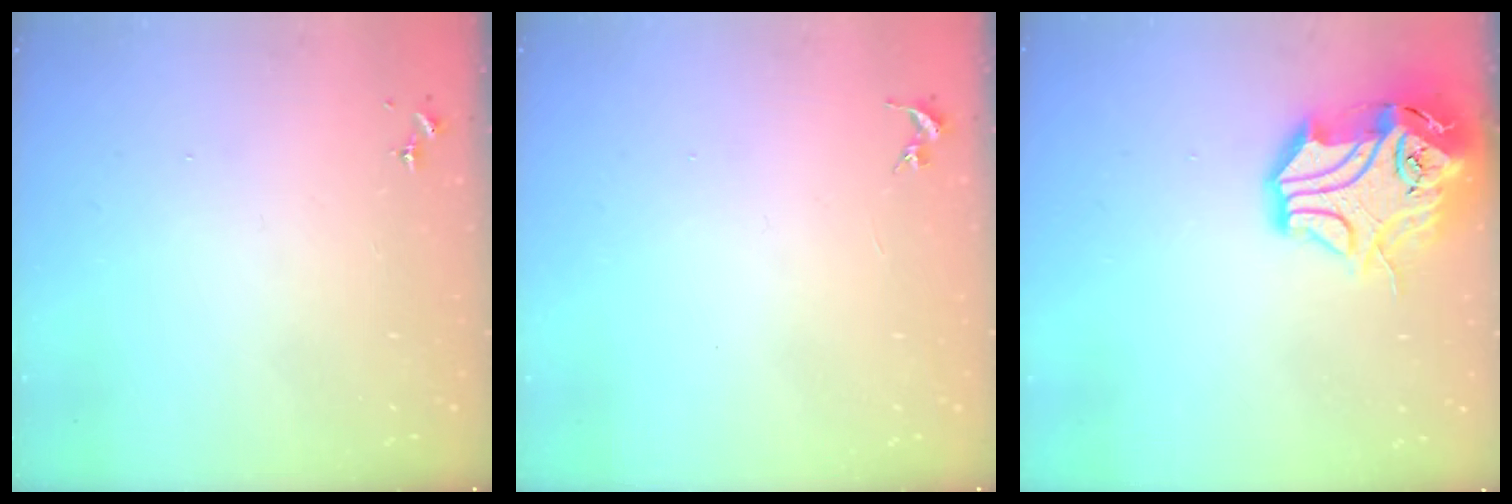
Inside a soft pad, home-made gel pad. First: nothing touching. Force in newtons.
{"total": 0.0}
{"total": 17.9, "press": 17.7, "slide": 2.6}